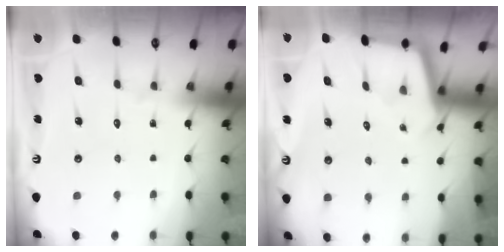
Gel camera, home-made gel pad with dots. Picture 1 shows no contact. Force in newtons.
{"total": 2.5, "press": 2.5, "slide": 0.2}